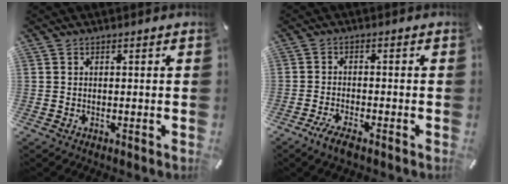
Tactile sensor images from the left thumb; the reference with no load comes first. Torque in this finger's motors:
{"motor_torque": [-0.06, 0.10, 0.03, 0.10, 0.03]}